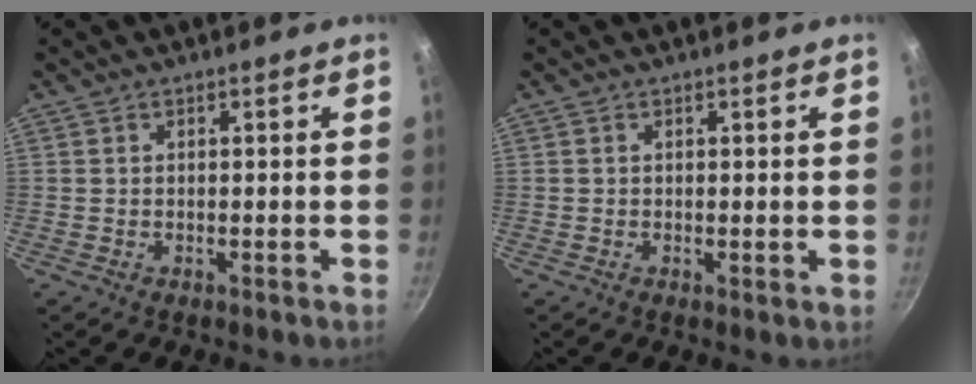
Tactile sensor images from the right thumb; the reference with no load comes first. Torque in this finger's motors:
{"motor_torque": [-0.16, 0.01, -0.19, 0.02, -0.04]}